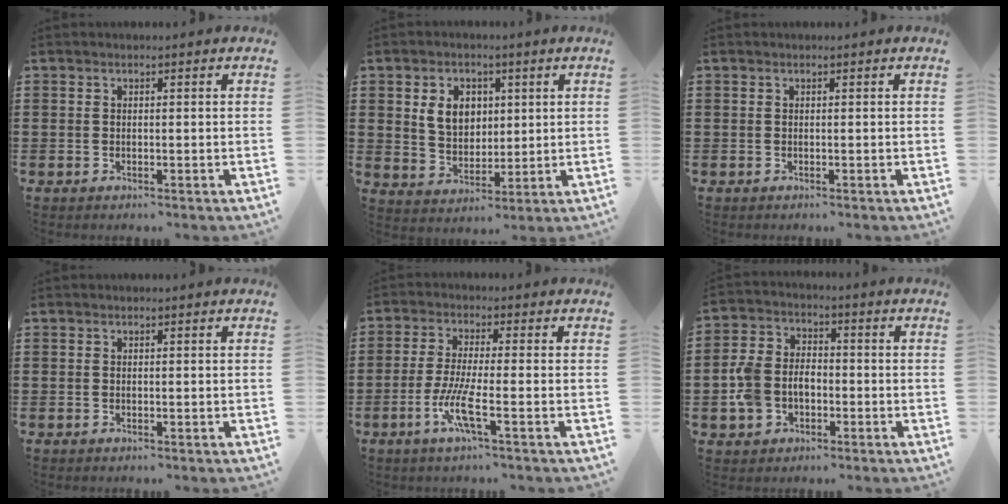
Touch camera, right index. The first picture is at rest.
{"total": 6.2, "force": [1.7, 4.8, 3.5], "torque": [-0.079, 0.013, 0.027]}
{"total": 0.0}
{"total": 0.0}
{"total": 6.4, "force": [-2.5, 0.6, 5.9], "torque": [-0.124, -0.013, -0.051]}
{"total": 6.2, "force": [-1.7, 4.8, 3.6], "torque": [-0.104, 0.006, -0.040]}